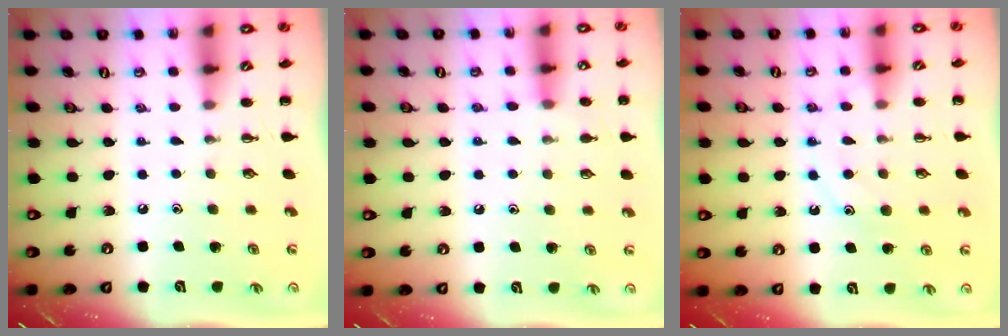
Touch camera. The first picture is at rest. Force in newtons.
{"total": 7.7, "press": 7.3, "slide": 2.4}
{"total": 11.1, "press": 11.1, "slide": 0.5}